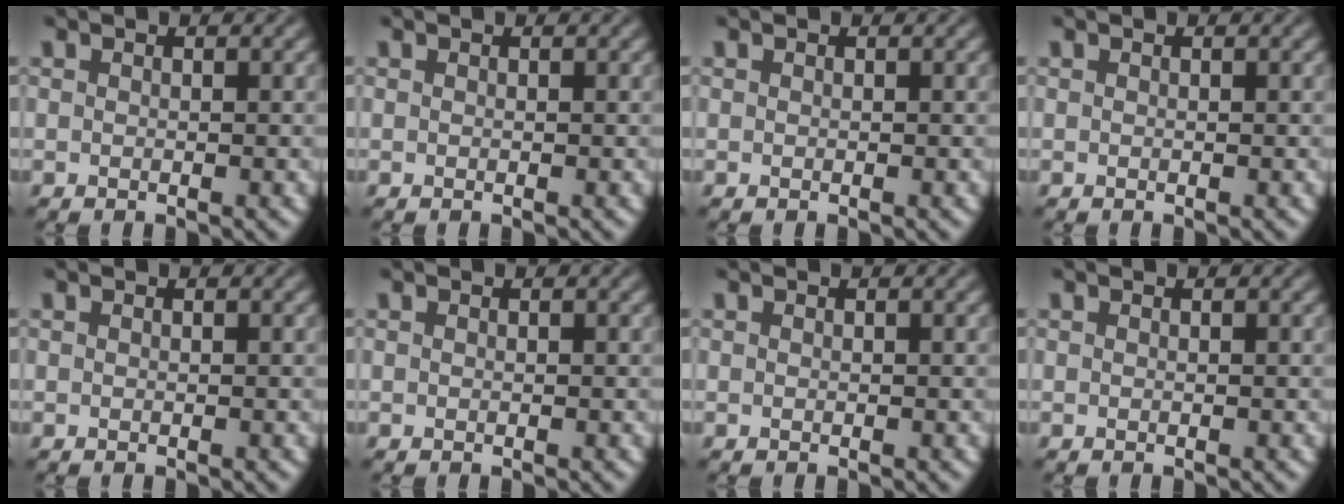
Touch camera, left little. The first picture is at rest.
{"total": 0.0}
{"total": 0.0}
{"total": 0.0}
{"total": 0.0}
{"total": 0.0}
{"total": 0.0}
{"total": 0.0}